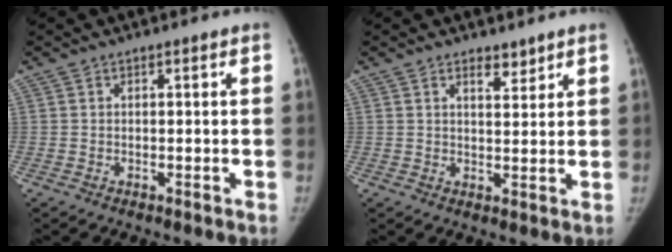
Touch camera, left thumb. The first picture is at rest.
{"total": 3.1, "force": [2.4, 1.3, 1.5], "torque": [-0.011, -0.018, 0.039]}